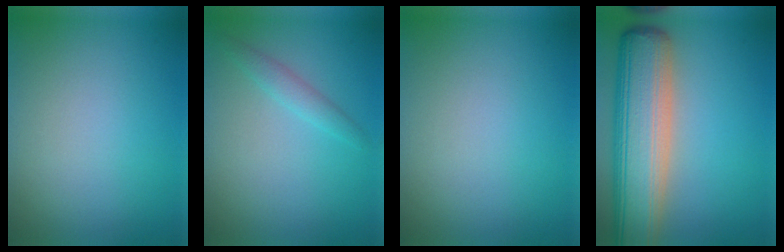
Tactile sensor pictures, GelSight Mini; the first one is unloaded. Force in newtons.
{"total": 1.4, "press": 1.4, "slide": 0.0}
{"total": 0.0}
{"total": 10.4, "press": 10.4, "slide": 0.7}